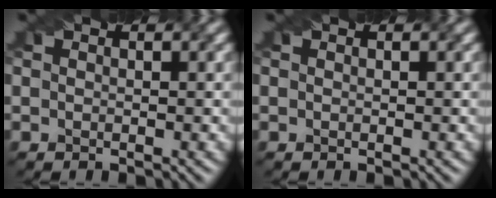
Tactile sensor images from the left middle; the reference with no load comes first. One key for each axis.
{"total": 0.0}